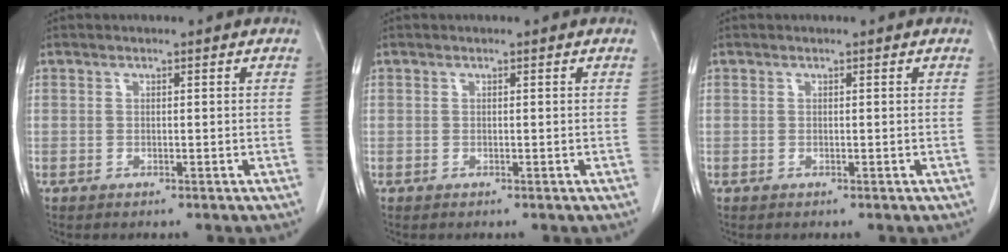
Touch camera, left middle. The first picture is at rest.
{"total": 0.0}
{"total": 0.0}